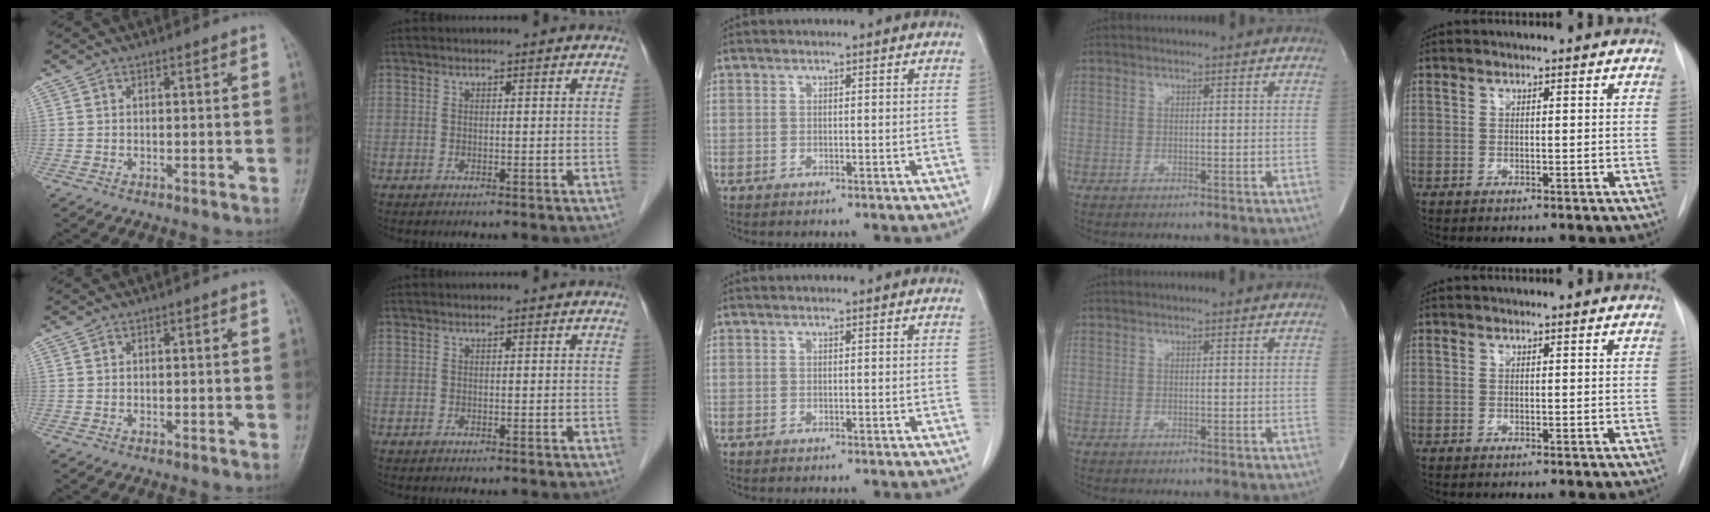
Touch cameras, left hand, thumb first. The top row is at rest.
{}